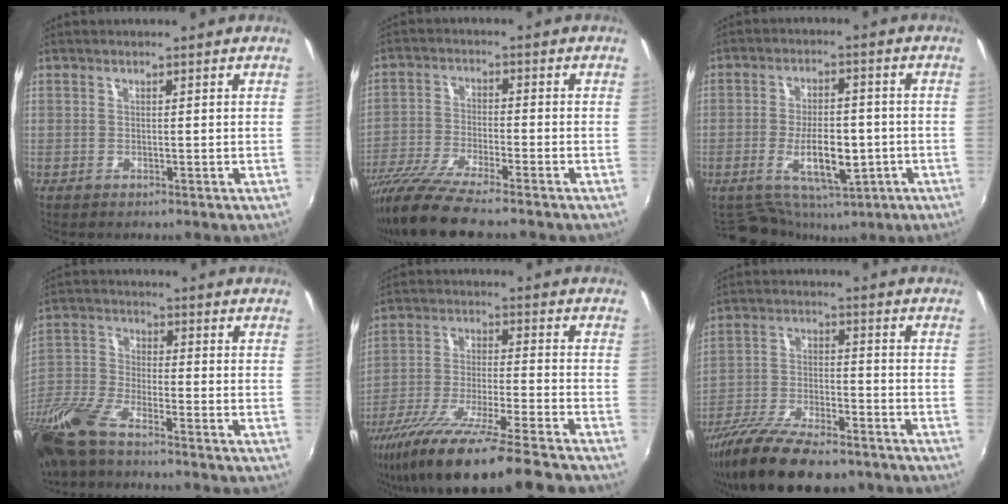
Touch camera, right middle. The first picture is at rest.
{"total": 11.1, "force": [-9.1, 0.2, 6.2], "torque": [-0.136, -0.036, -0.171]}
{"total": 10.9, "force": [-4.1, 6.0, 8.2], "torque": [-0.150, -0.005, -0.052]}
{"total": 14.5, "force": [-10.8, 3.7, 8.8], "torque": [-0.206, -0.026, -0.224]}
{"total": 19.5, "force": [-15.7, 0.2, 11.6], "torque": [-0.221, -0.056, -0.269]}
{"total": 17.1, "force": [-13.2, 5.1, 9.6], "torque": [-0.198, -0.040, -0.229]}